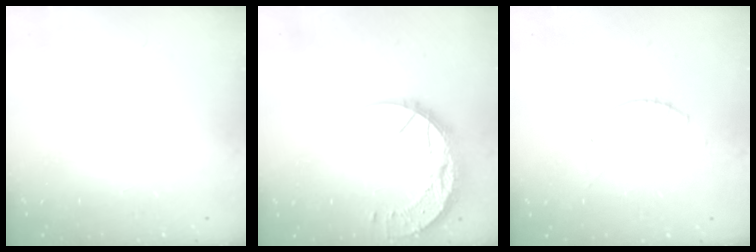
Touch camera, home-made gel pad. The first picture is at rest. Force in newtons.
{"total": 14.5, "press": 14.5, "slide": 1.3}
{"total": 2.9, "press": 2.9, "slide": 0.4}